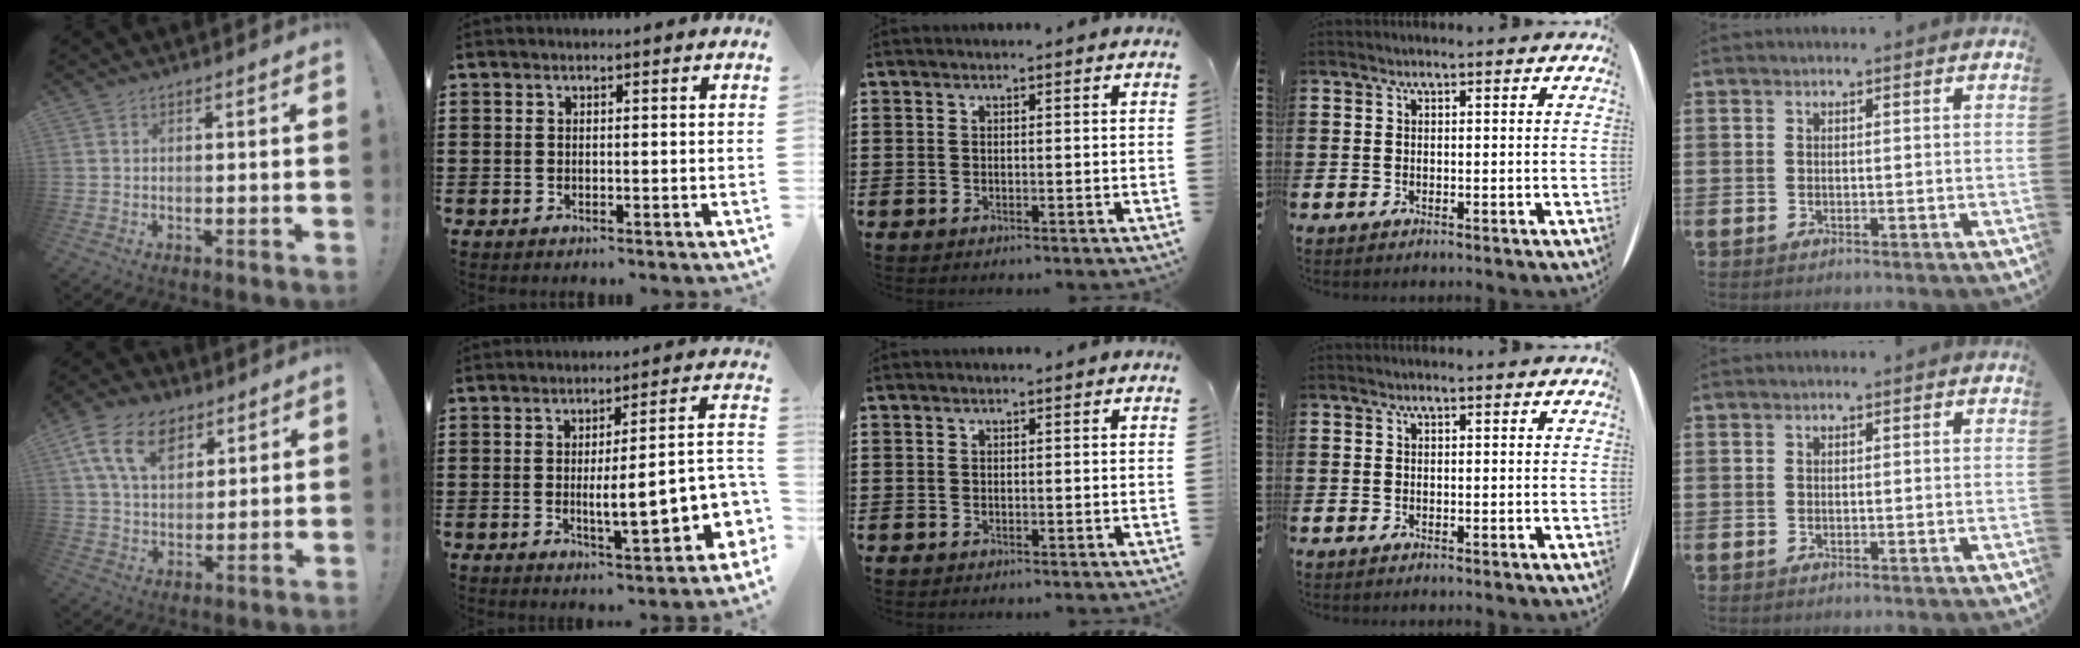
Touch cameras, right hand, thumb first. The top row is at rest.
{"thumb": {"total": 14.4, "force": [7.2, 9.3, 8.3], "torque": [-0.133, -0.024, 0.136]}, "index": {"total": 9.9, "force": [-2.2, 2.4, 9.3], "torque": [-0.122, -0.015, -0.039]}}